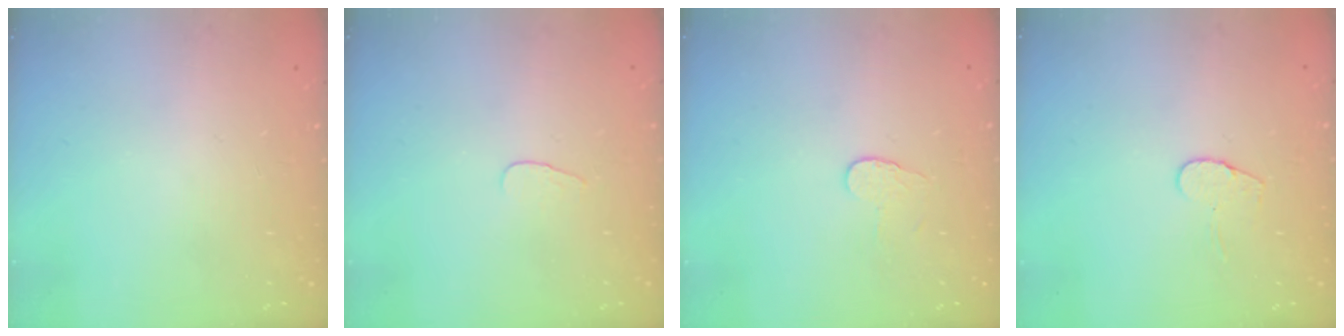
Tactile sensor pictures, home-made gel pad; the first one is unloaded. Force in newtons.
{"total": 2.8, "press": 2.8, "slide": 0.3}
{"total": 3.7, "press": 3.7, "slide": 0.3}
{"total": 5.6, "press": 5.6, "slide": 0.4}